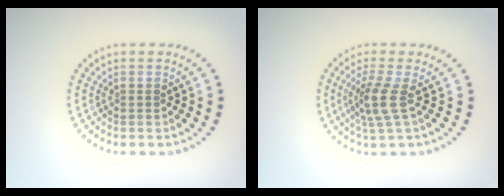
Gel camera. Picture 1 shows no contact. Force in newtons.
{"total": 2.8, "press": 2.2, "slide": 1.8}